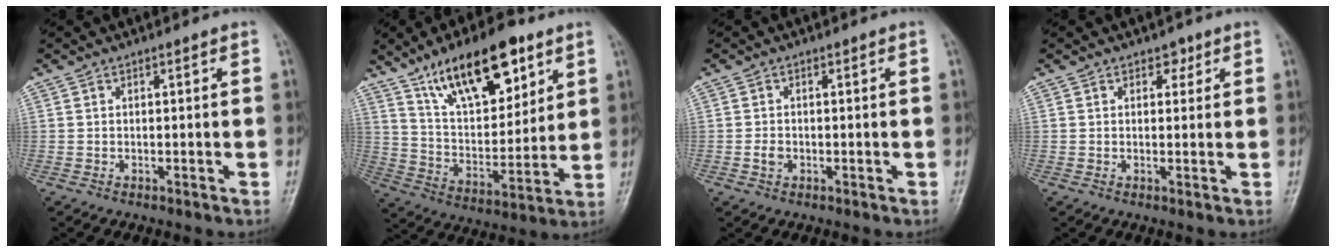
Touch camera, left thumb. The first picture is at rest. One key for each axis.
{"total": 18.9, "fx": 11.2, "fy": 8.1, "fz": 12.9, "tx": -0.165, "ty": -0.050, "tz": 0.200}
{"total": 1.7, "fx": -0.5, "fy": 1.3, "fz": 0.9, "tx": -0.013, "ty": 0.003, "tz": -0.009}
{"total": 2.1, "fx": 1.2, "fy": 1.5, "fz": 0.9, "tx": 0.006, "ty": -0.003, "tz": 0.011}